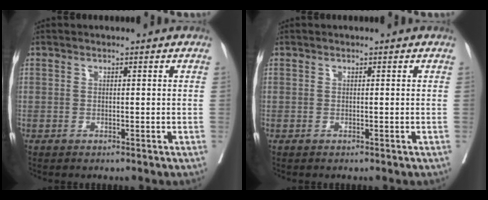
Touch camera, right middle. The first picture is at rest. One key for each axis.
{"total": 0.0}